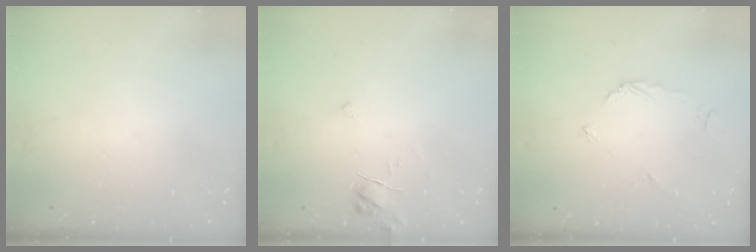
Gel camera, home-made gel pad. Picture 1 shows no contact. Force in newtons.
{"total": 6.2, "press": 6.2, "slide": 0.5}
{"total": 3.3, "press": 3.3, "slide": 0.3}